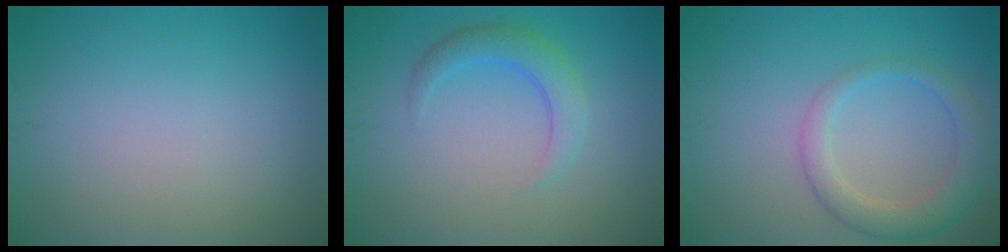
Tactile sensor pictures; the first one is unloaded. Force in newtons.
{"total": 2.8, "press": 2.8, "slide": 0.2}
{"total": 3.5, "press": 3.5, "slide": 0.3}